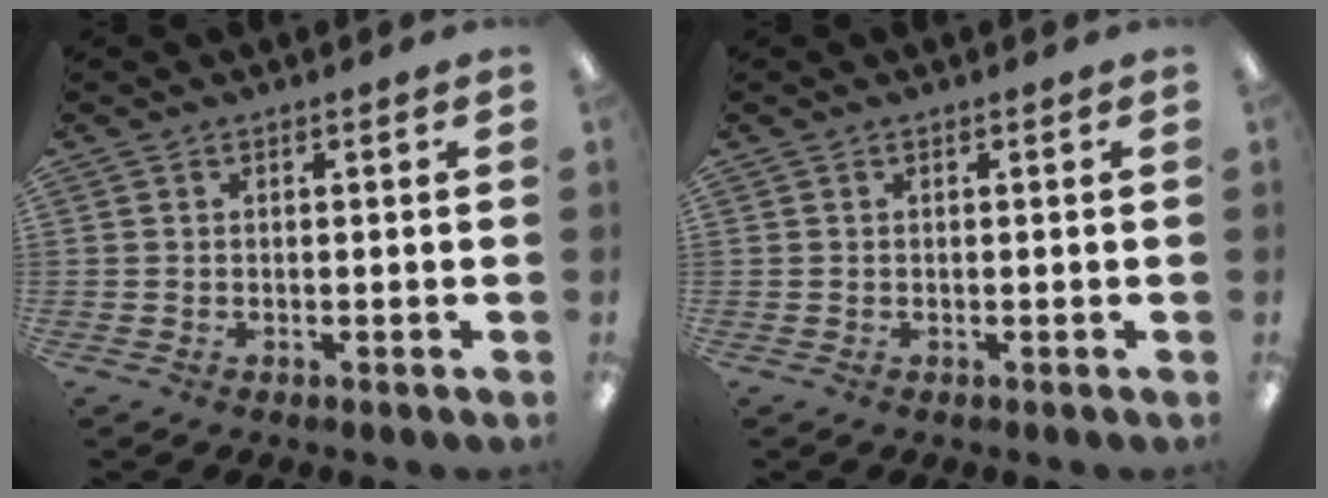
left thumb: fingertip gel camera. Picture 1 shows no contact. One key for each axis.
{"total": 0.0}